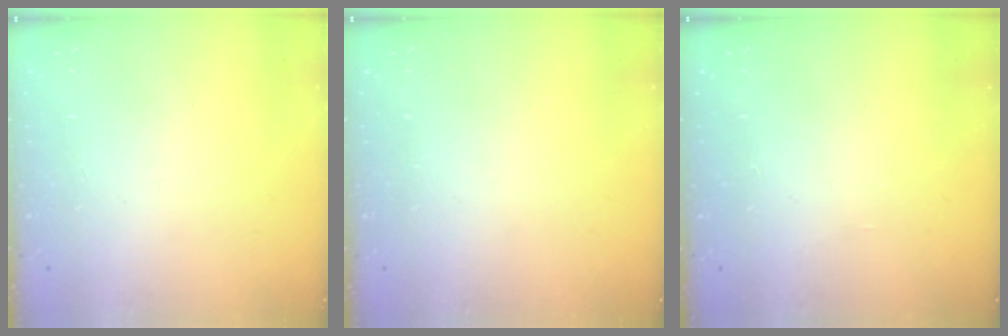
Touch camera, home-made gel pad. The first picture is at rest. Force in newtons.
{"total": 0.0}
{"total": 1.2, "press": 1.2, "slide": 0.3}